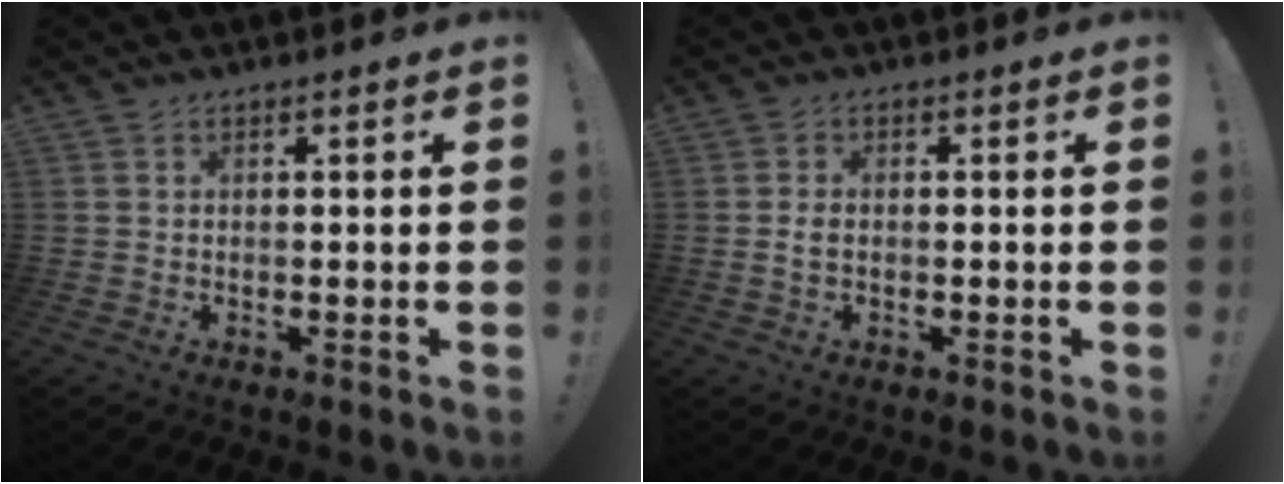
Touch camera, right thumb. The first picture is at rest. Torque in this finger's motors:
{"motor_torque": [-0.19, -0.10, -0.05, 0.47, -0.04]}